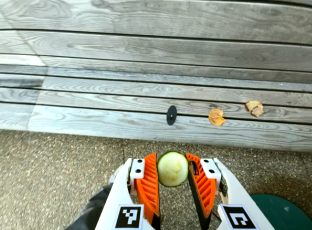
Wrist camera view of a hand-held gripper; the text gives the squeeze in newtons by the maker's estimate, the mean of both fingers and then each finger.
{"total": 7.8, "left": 7.8, "right": 7.8}